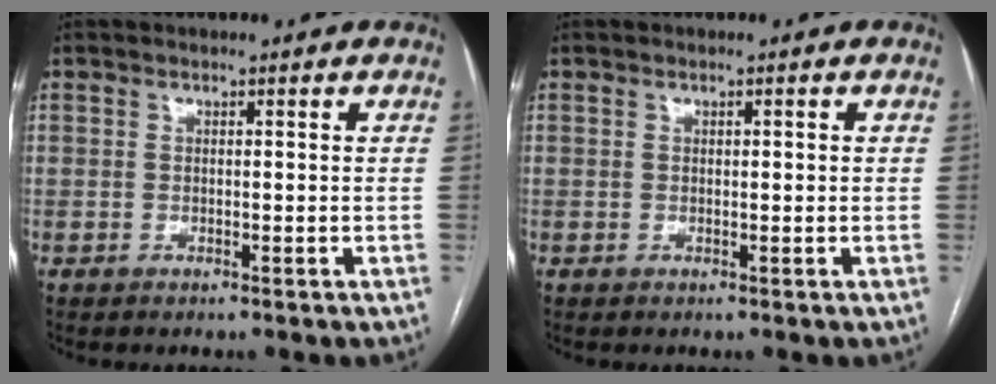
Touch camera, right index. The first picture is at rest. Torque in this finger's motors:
{"motor_torque": [-0.08, 0.12, -0.04, -0.01]}